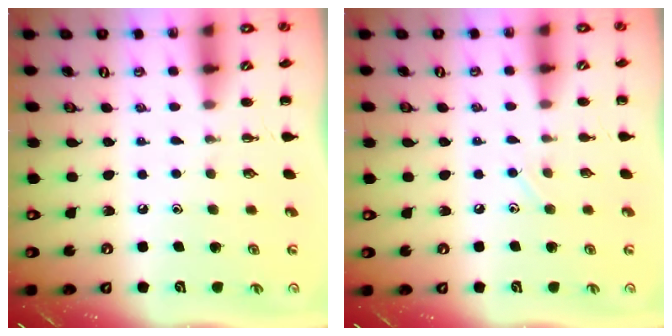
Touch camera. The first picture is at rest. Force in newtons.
{"total": 4.1, "press": 3.9, "slide": 1.1}